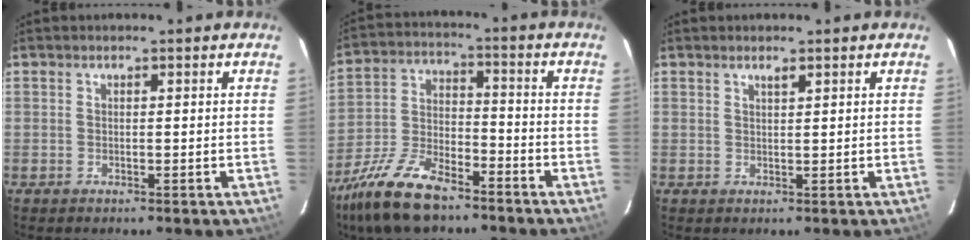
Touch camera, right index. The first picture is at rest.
{"total": 15.2, "force": [-11.0, 6.0, 8.6], "torque": [-0.196, -0.012, -0.209]}
{"total": 1.0, "force": [0.8, 0.2, 0.6], "torque": [-0.010, 0.002, 0.014]}